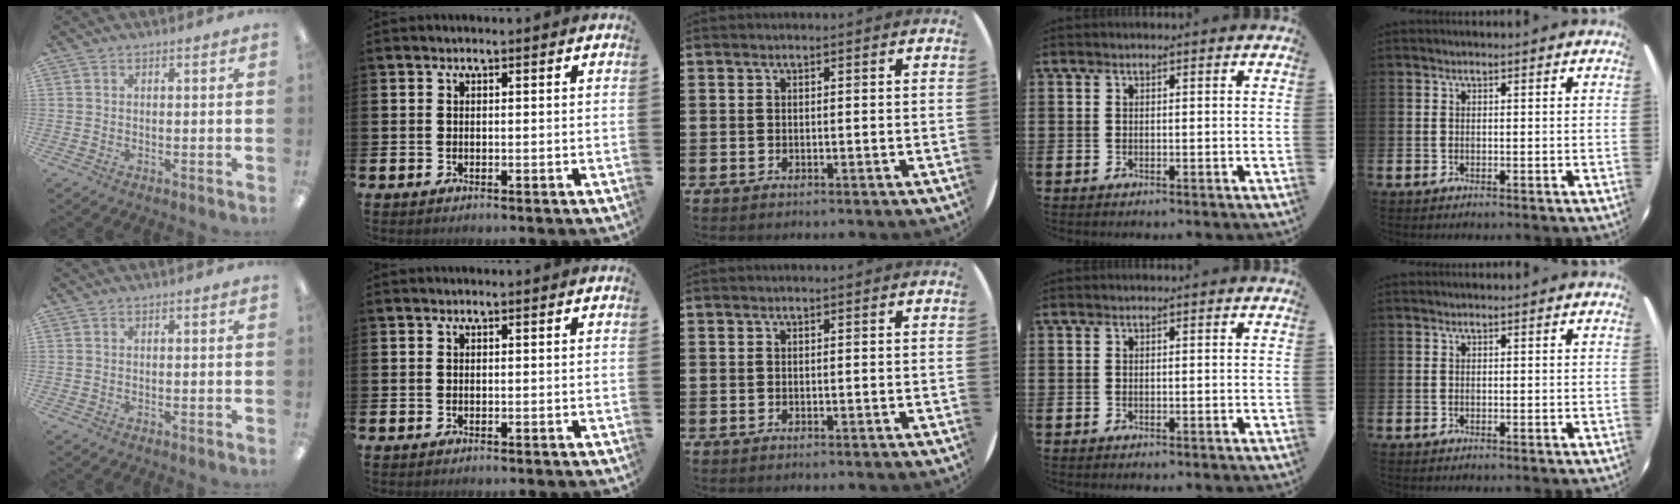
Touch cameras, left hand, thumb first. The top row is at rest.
{}